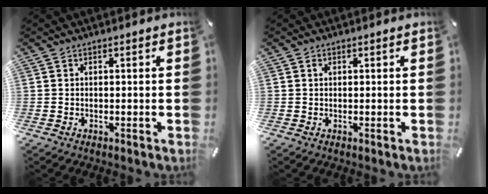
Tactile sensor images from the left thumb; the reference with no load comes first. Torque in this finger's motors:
{"motor_torque": [-0.13, 0.06, 0.01, -0.14, 0.07]}